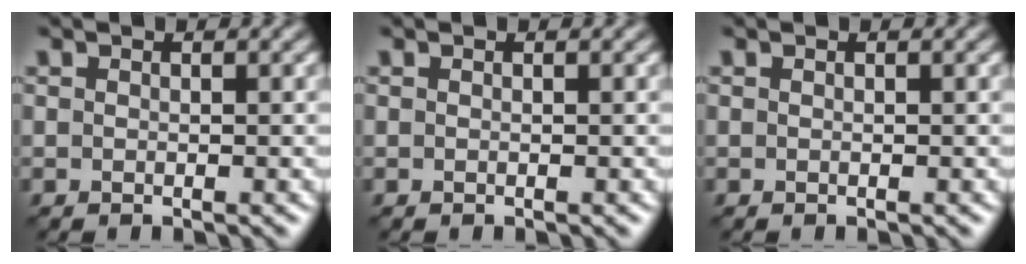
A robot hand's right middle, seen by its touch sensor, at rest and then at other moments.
{"total": 0.0}
{"total": 0.0}